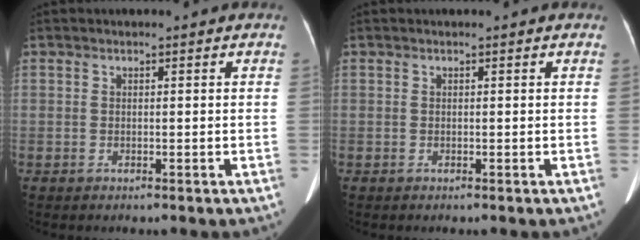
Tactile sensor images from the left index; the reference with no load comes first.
{"total": 0.0}